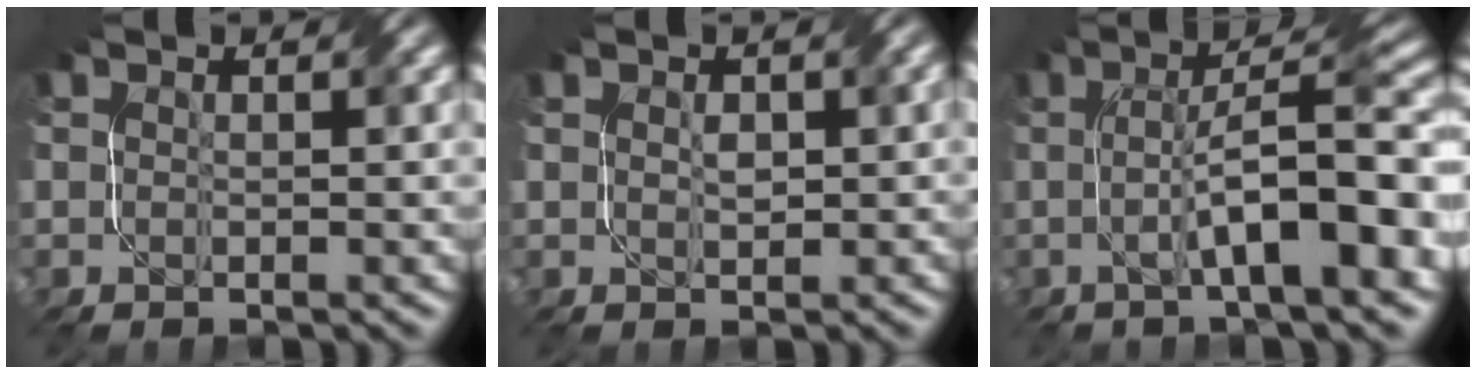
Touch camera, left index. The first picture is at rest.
{"total": 1.4, "force": [0.2, 0.7, 1.2], "torque": [-0.018, 0.000, 0.008]}
{"total": 9.6, "force": [-1.0, 2.0, 9.3], "torque": [-0.129, 0.018, -0.021]}